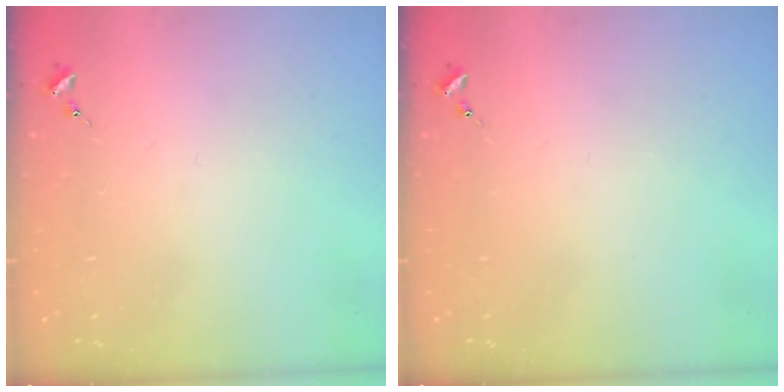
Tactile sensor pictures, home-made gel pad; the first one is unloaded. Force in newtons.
{"total": 0.0}